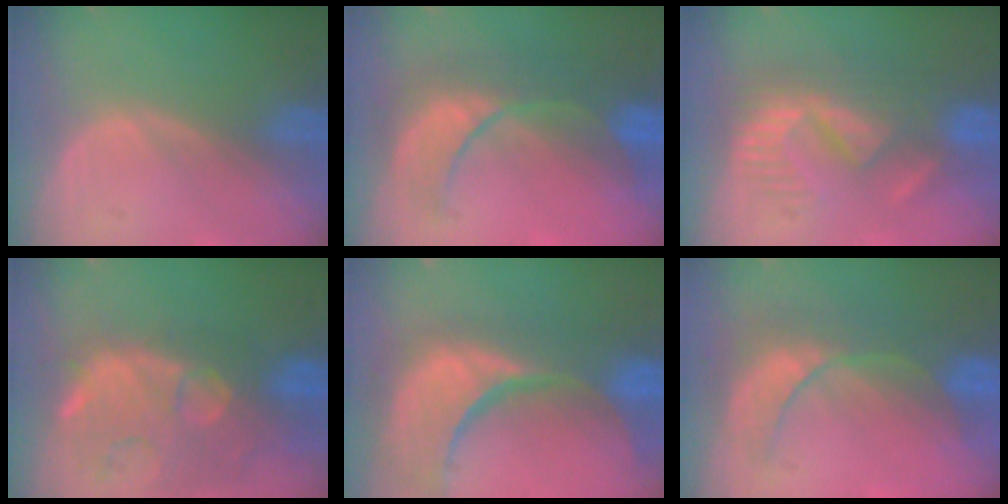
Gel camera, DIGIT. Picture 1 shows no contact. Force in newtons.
{"total": 8.4, "press": 8.3, "slide": 1.3}
{"total": 9.0, "press": 8.1, "slide": 4.0}
{"total": 12.2, "press": 11.0, "slide": 5.4}
{"total": 15.2, "press": 12.2, "slide": 9.1}
{"total": 8.4, "press": 7.6, "slide": 3.6}